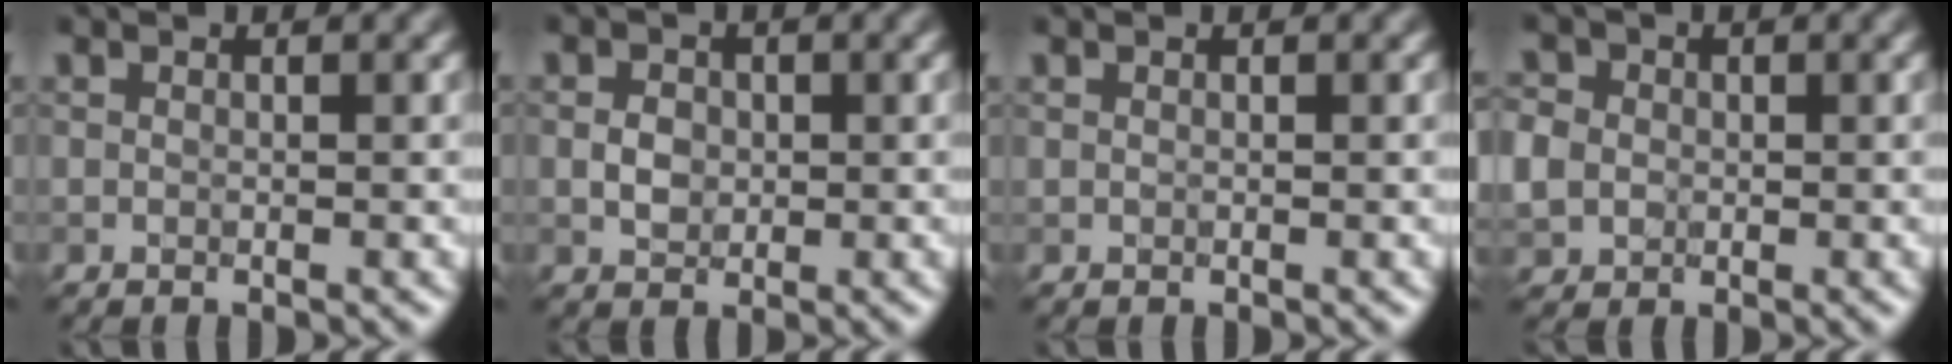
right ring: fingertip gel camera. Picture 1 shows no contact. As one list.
[{"total": 1.8, "force": [-0.1, 1.5, 1.0], "torque": [-0.019, -0.001, -0.003]}, {"total": 0.0}, {"total": 4.1, "force": [0.1, 3.7, 1.7], "torque": [-0.044, 0.018, -0.010]}]